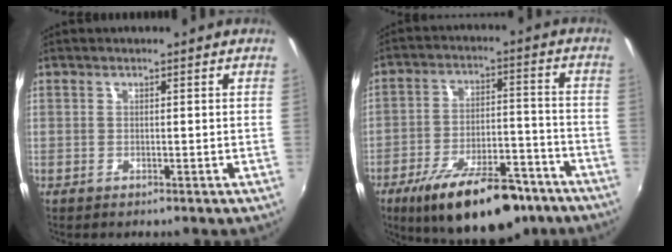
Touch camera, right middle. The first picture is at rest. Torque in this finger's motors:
{"motor_torque": [1.44, -0.69, 0.47, 0.21]}